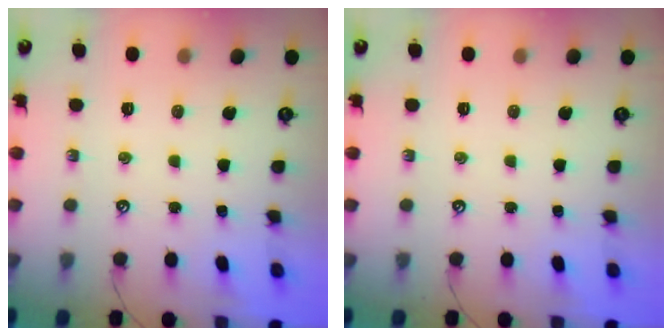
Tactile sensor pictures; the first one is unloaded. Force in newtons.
{"total": 0.0}